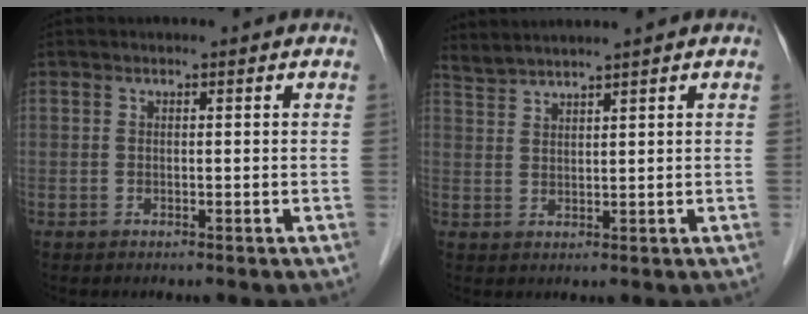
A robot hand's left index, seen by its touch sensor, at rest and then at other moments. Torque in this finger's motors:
{"motor_torque": [0.38, -0.52, 0.03, 0.01]}